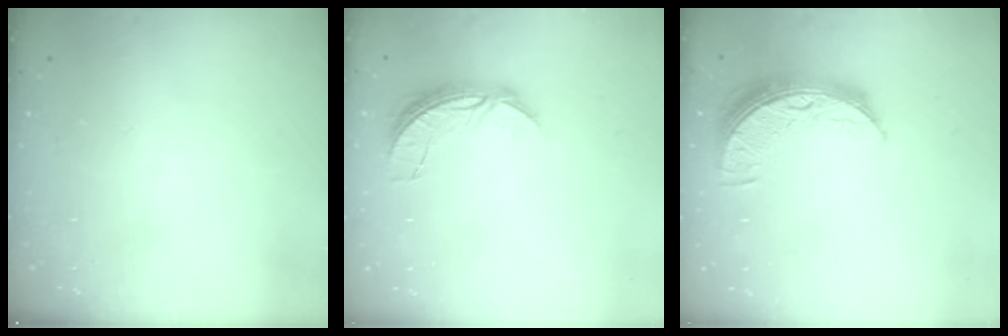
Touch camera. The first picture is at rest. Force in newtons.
{"total": 6.9, "press": 6.8, "slide": 0.5}
{"total": 9.4, "press": 9.4, "slide": 0.7}